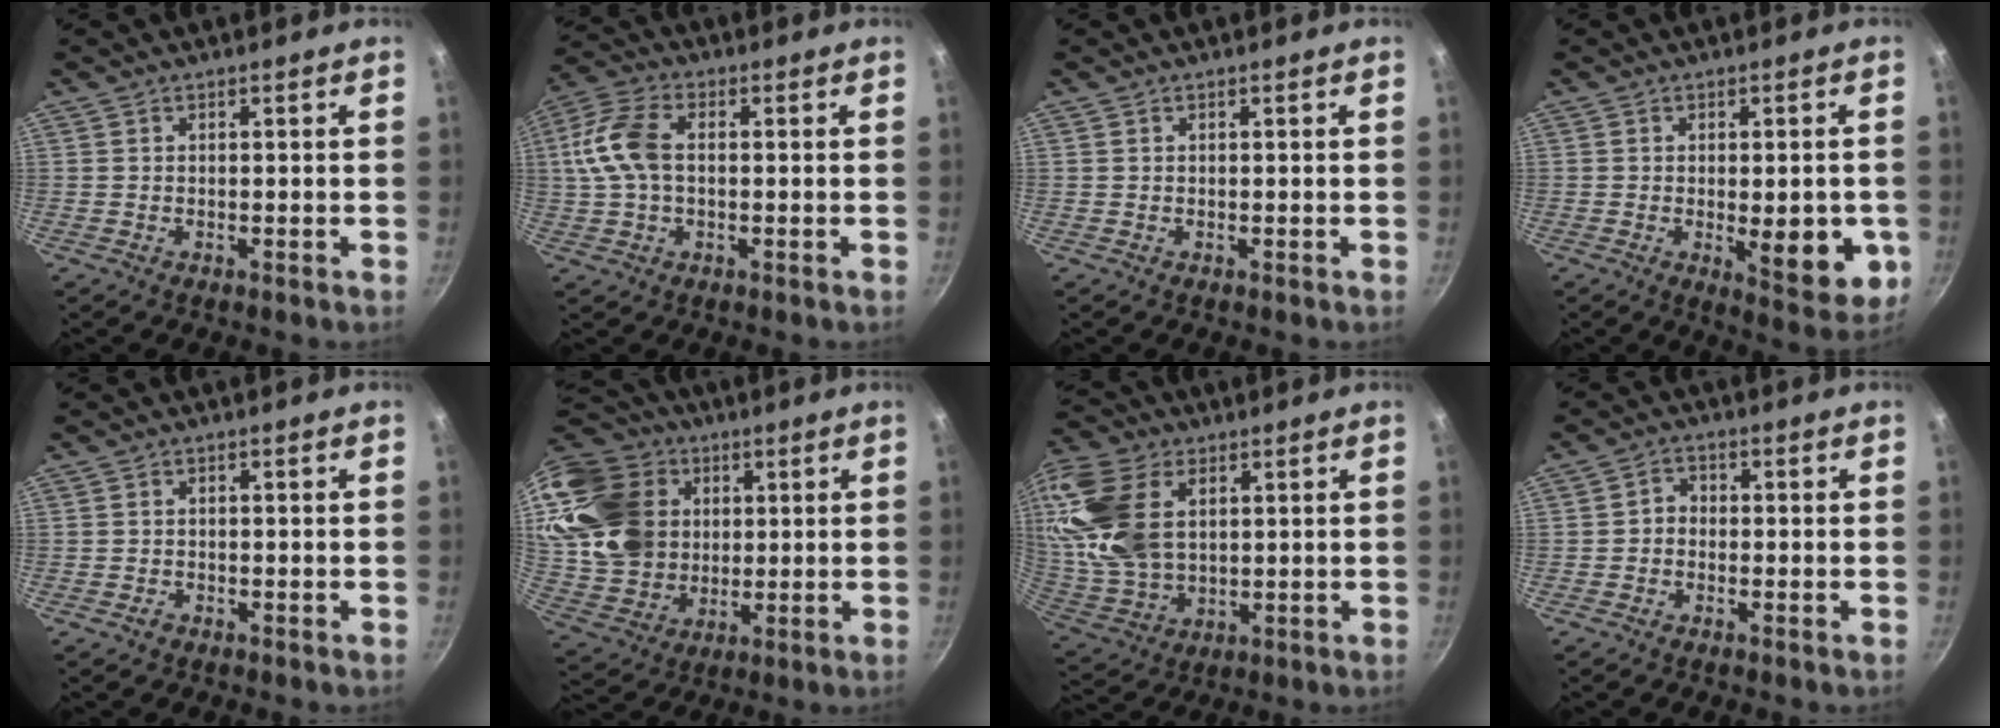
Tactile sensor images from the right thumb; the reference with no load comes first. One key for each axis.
{"total": 10.5, "fx": 0.6, "fy": 6.3, "fz": 8.3, "tx": -0.175, "ty": 0.024, "tz": 0.000}
{"total": 0.0}
{"total": 11.9, "fx": -2.3, "fy": 4.5, "fz": 10.8, "tx": -0.113, "ty": -0.012, "tz": -0.023}
{"total": 1.0, "fx": -0.8, "fy": 0.6, "fz": 0.3, "tx": -0.006, "ty": 0.006, "tz": -0.014}
{"total": 21.3, "fx": 6.3, "fy": 17.0, "fz": 11.1, "tx": -0.191, "ty": -0.002, "tz": 0.134}
{"total": 19.2, "fx": 5.4, "fy": 12.2, "fz": 13.7, "tx": -0.282, "ty": -0.016, "tz": 0.111}
{"total": 2.4, "fx": -0.8, "fy": 2.0, "fz": 1.1, "tx": -0.010, "ty": 0.015, "tz": -0.021}